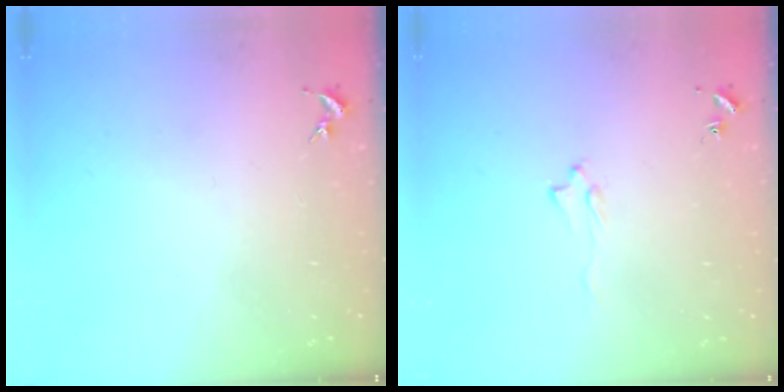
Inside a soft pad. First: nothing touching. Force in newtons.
{"total": 1.6, "press": 1.5, "slide": 0.2}